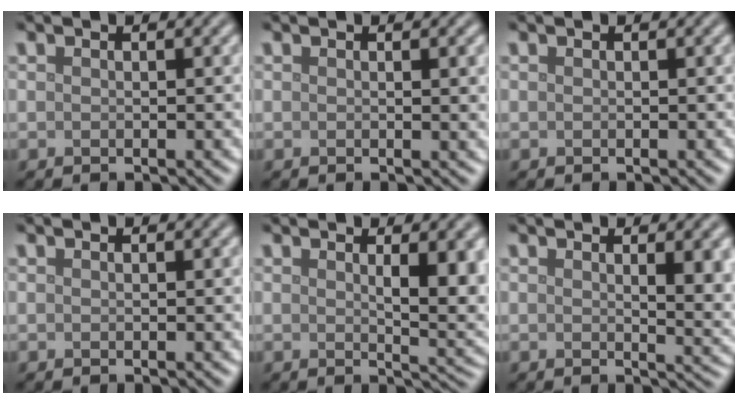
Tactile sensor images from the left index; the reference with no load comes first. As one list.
[{"total": 1.5, "force": [0.3, 0.4, 1.4], "torque": [-0.014, 0.001, 0.003]}, {"total": 0.0}, {"total": 0.0}, {"total": 5.4, "force": [1.1, 1.5, 5.0], "torque": [-0.062, -0.006, 0.023]}, {"total": 4.2, "force": [1.1, 1.3, 3.9], "torque": [-0.041, -0.001, 0.017]}]